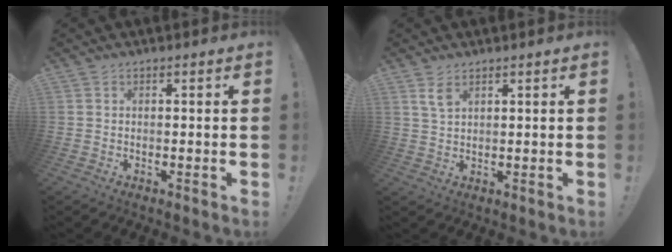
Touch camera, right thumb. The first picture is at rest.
{"total": 3.9, "force": [2.2, 1.8, 2.7], "torque": [-0.042, -0.010, 0.039]}